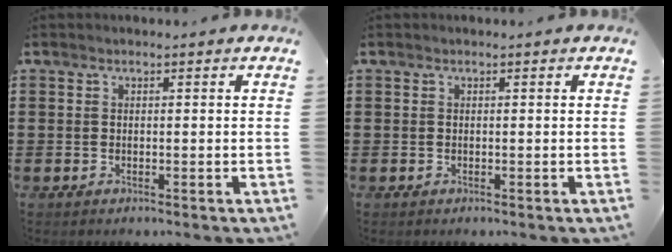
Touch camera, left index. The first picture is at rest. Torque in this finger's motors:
{"motor_torque": [0.00, 0.00, 0.00, 0.00]}